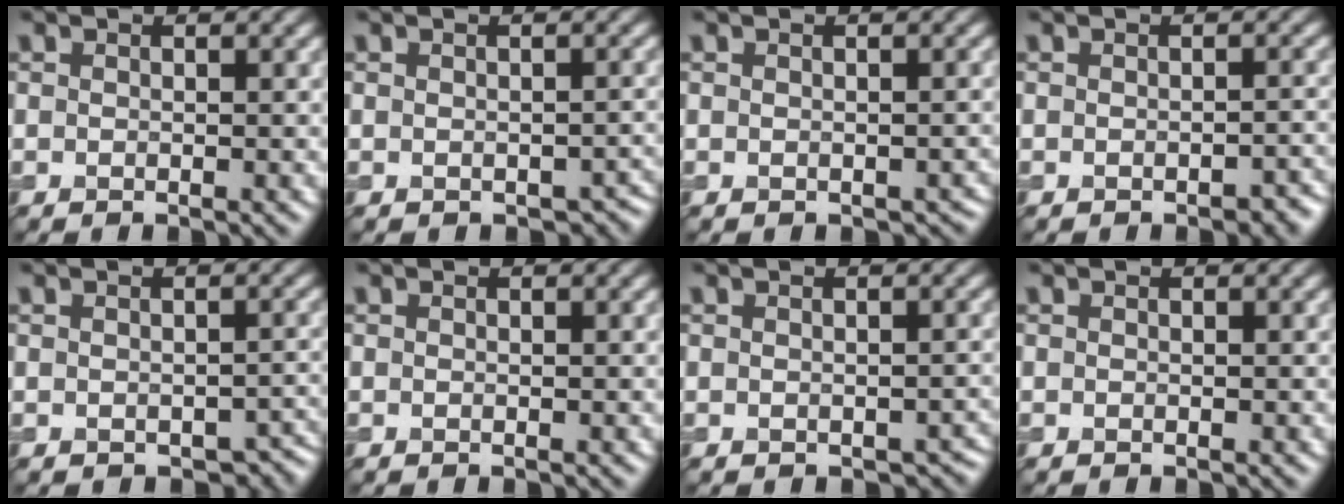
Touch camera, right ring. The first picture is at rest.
{"total": 2.0, "force": [-1.0, 1.3, 1.1], "torque": [-0.010, -0.014, -0.006]}
{"total": 0.9, "force": [-0.4, 0.6, 0.4], "torque": [-0.008, -0.011, -0.004]}
{"total": 1.3, "force": [-0.8, 0.6, 0.8], "torque": [-0.014, -0.001, -0.010]}
{"total": 2.7, "force": [-1.3, 1.7, 1.7], "torque": [-0.013, -0.014, -0.010]}
{"total": 0.0}
{"total": 1.7, "force": [-0.8, 1.1, 1.0], "torque": [-0.011, -0.013, -0.004]}
{"total": 0.0}